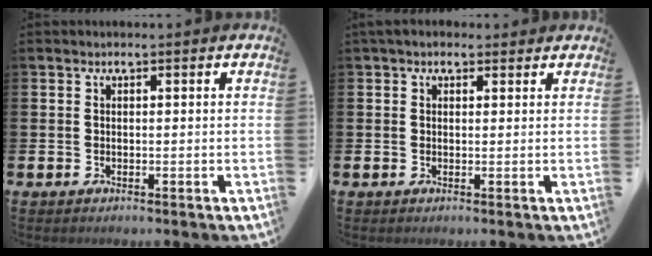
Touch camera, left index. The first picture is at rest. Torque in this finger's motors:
{"motor_torque": [0.00, -2.14, -0.04, 0.11]}